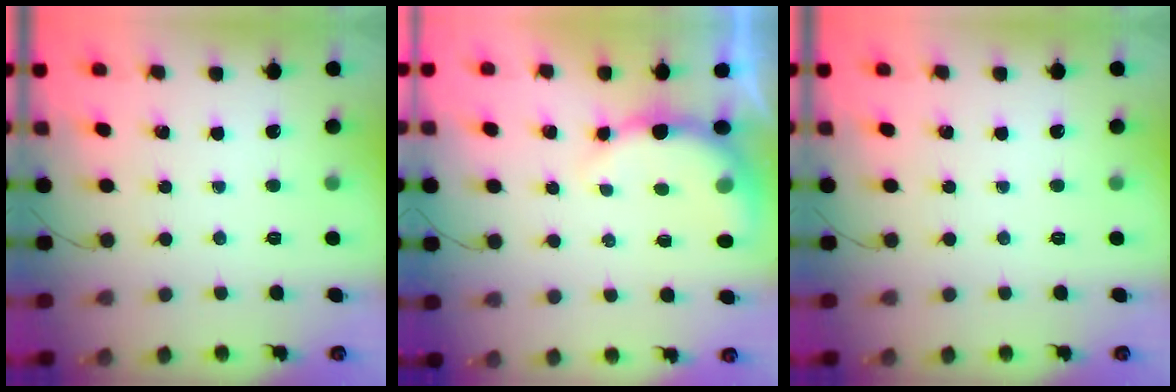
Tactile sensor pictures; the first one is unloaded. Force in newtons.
{"total": 8.0, "press": 8.0, "slide": 1.1}
{"total": 0.0}